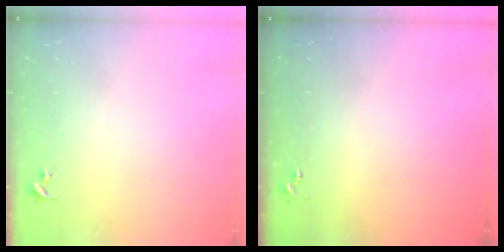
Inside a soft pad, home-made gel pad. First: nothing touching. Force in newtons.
{"total": 0.0}